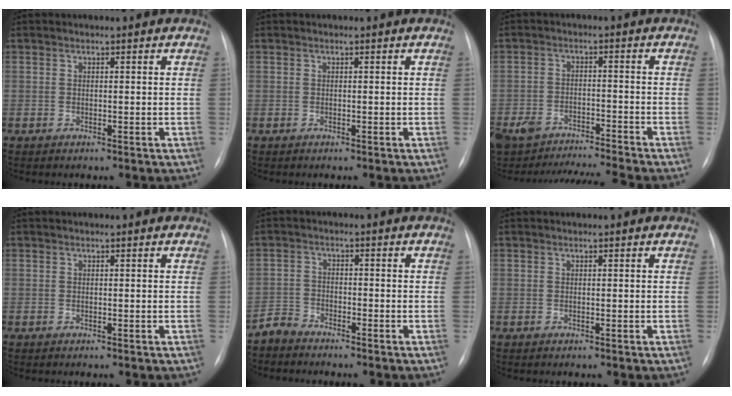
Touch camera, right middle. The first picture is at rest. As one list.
[{"total": 0.0}, {"total": 13.3, "force": [-12.5, 0.6, 4.4], "torque": [-0.078, 0.010, -0.193]}, {"total": 0.0}, {"total": 2.7, "force": [-2.6, 0.7, -0.3], "torque": [0.007, -0.007, -0.053]}, {"total": 0.0}]